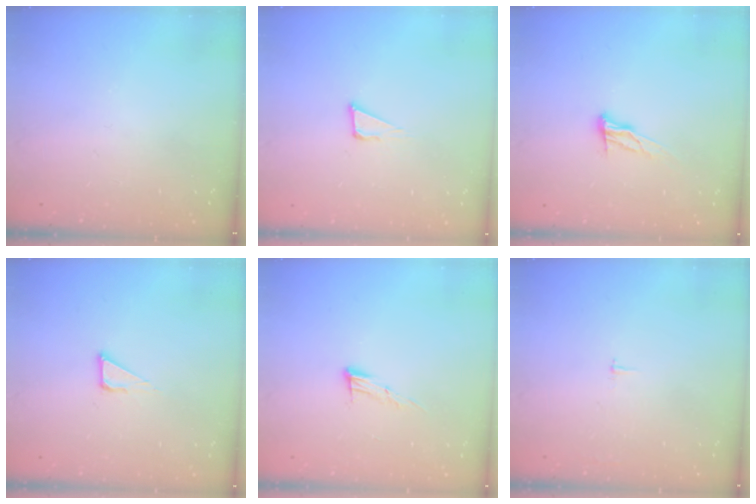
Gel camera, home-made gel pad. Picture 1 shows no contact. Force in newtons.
{"total": 3.8, "press": 3.7, "slide": 0.9}
{"total": 9.2, "press": 8.9, "slide": 2.5}
{"total": 3.6, "press": 3.6, "slide": 0.3}
{"total": 8.5, "press": 8.4, "slide": 1.5}
{"total": 1.8, "press": 1.8, "slide": 0.1}